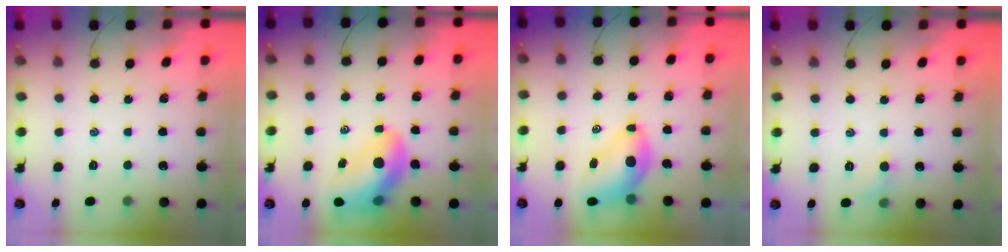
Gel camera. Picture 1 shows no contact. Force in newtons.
{"total": 13.3, "press": 12.7, "slide": 4.0}
{"total": 8.3, "press": 8.0, "slide": 2.2}
{"total": 5.1, "press": 4.8, "slide": 1.6}